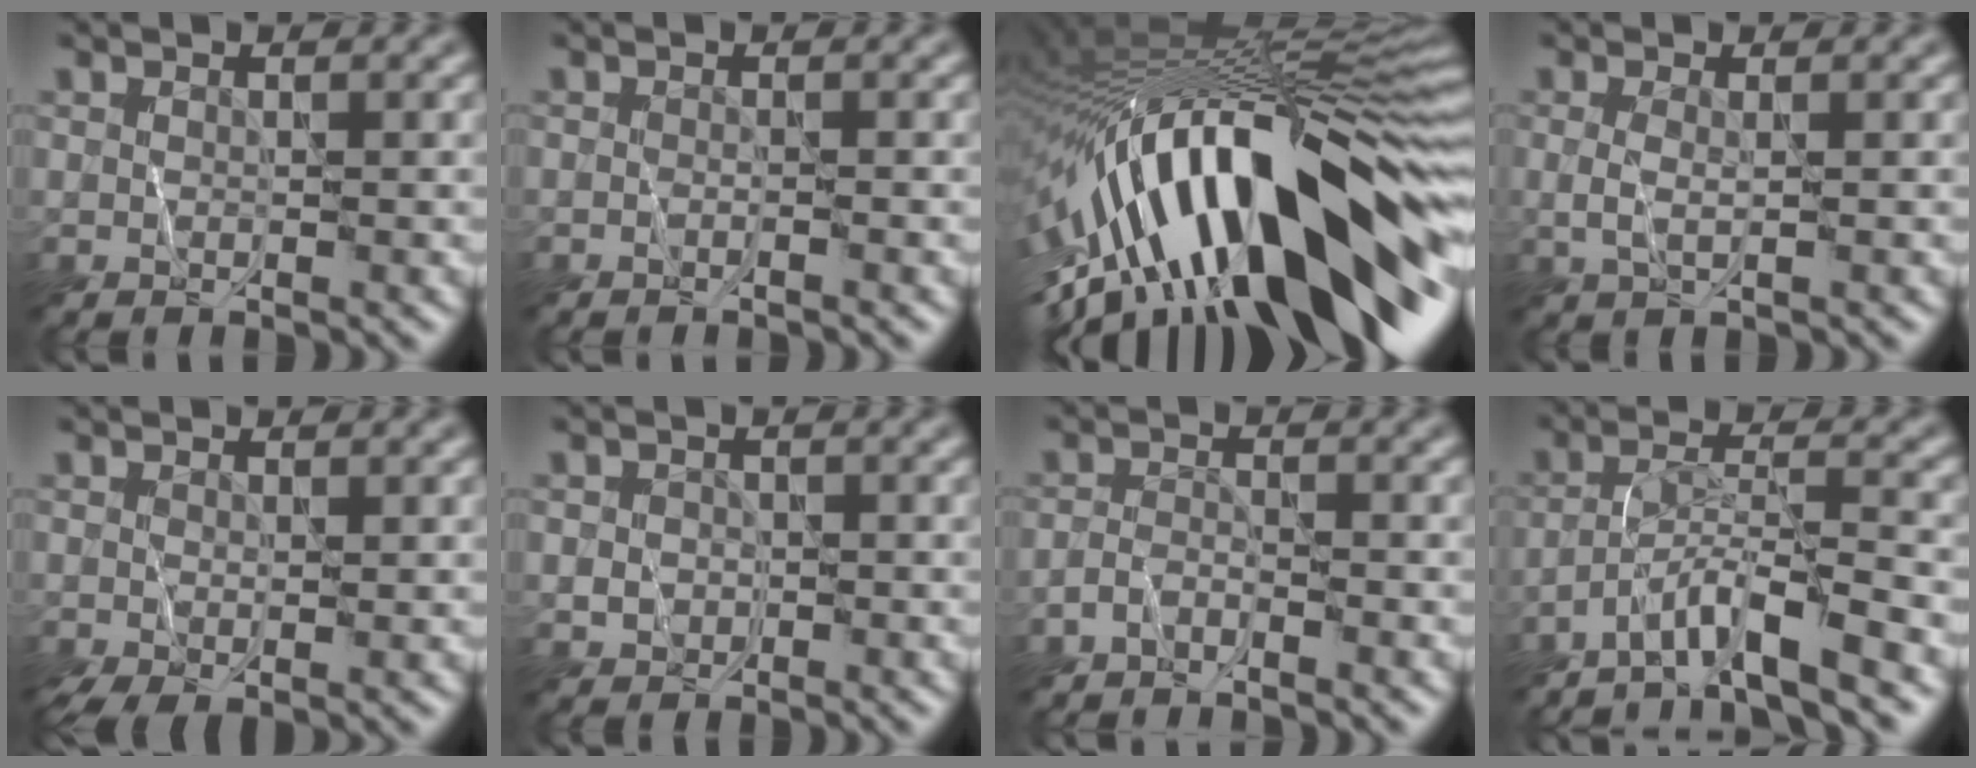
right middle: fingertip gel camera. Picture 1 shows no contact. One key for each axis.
{"total": 0.5, "fx": -0.4, "fy": -0.3, "fz": 0.1, "tx": -0.001, "ty": 0.001, "tz": -0.008}
{"total": 17.7, "fx": -3.5, "fy": 6.8, "fz": 16.0, "tx": -0.252, "ty": 0.039, "tz": -0.076}
{"total": 1.0, "fx": 0.1, "fy": 0.1, "fz": 1.0, "tx": -0.026, "ty": -0.001, "tz": 0.001}
{"total": 2.4, "fx": -0.8, "fy": 1.0, "fz": 2.1, "tx": -0.047, "ty": -0.012, "tz": -0.012}
{"total": 1.0, "fx": -0.3, "fy": 1.0, "fz": 0.1, "tx": 0.003, "ty": -0.002, "tz": -0.006}
{"total": 1.3, "fx": -1.3, "fy": 0.1, "fz": 0.3, "tx": -0.007, "ty": 0.003, "tz": -0.030}
{"total": 5.7, "fx": -4.3, "fy": 0.3, "fz": 3.7, "tx": -0.060, "ty": 0.008, "tz": -0.084}